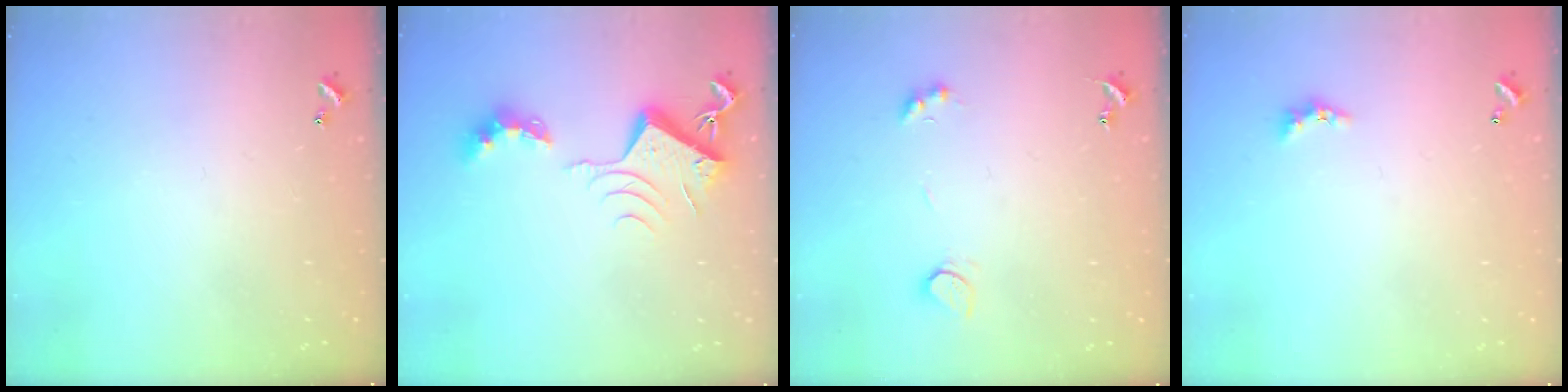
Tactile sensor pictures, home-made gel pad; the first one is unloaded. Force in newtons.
{"total": 12.0, "press": 11.9, "slide": 1.2}
{"total": 3.9, "press": 3.7, "slide": 1.2}
{"total": 2.5, "press": 2.5, "slide": 0.6}